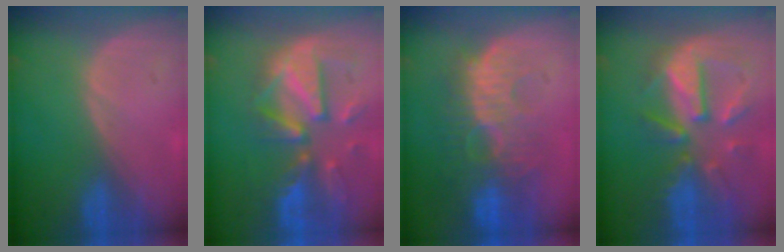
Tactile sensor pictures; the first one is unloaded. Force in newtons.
{"total": 12.1, "press": 10.4, "slide": 6.2}
{"total": 10.7, "press": 9.7, "slide": 4.6}
{"total": 10.8, "press": 9.6, "slide": 4.9}